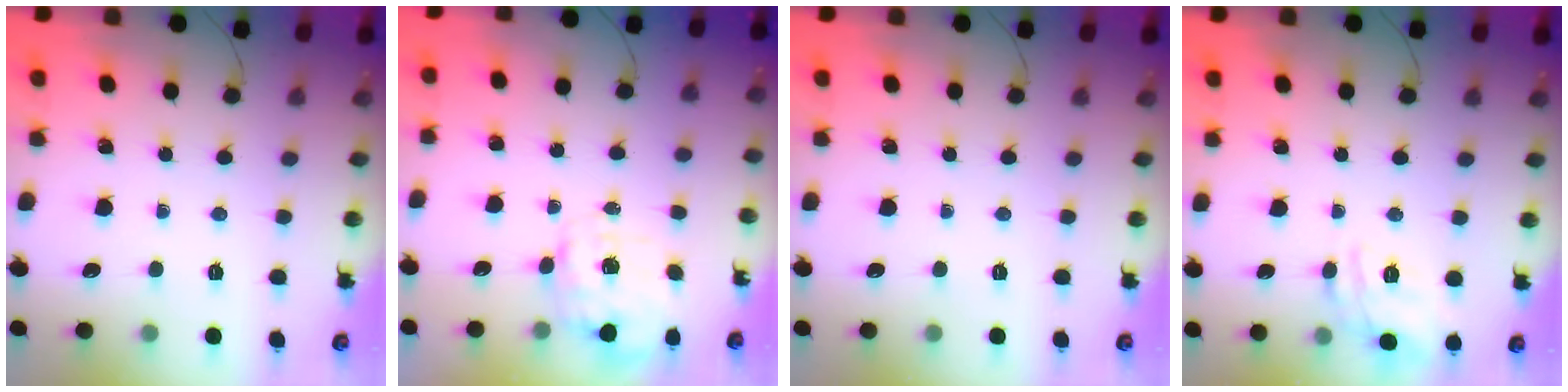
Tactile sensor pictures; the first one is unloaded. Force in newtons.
{"total": 2.8, "press": 2.7, "slide": 0.9}
{"total": 0.0}
{"total": 12.4, "press": 12.4, "slide": 0.5}